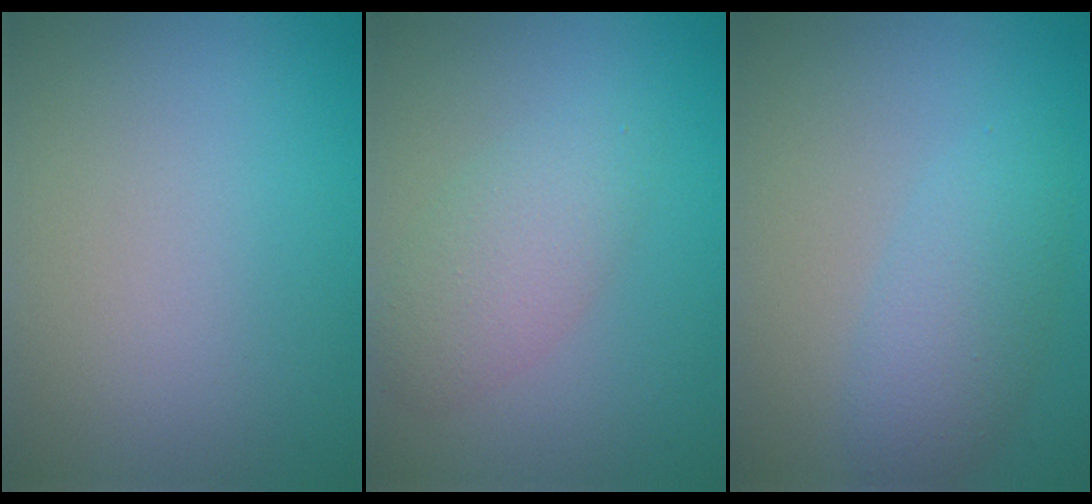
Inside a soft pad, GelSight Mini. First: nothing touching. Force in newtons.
{"total": 3.2, "press": 3.2, "slide": 0.1}
{"total": 3.3, "press": 3.3, "slide": 0.1}